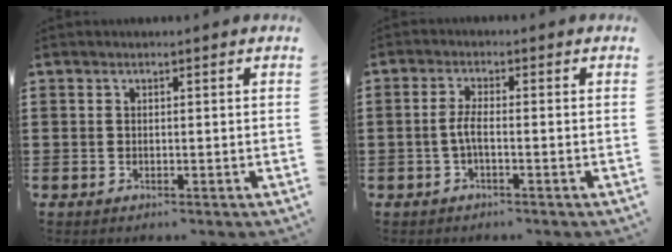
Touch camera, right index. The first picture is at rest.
{"total": 3.0, "force": [-0.9, 0.6, 2.8], "torque": [-0.073, -0.007, -0.025]}